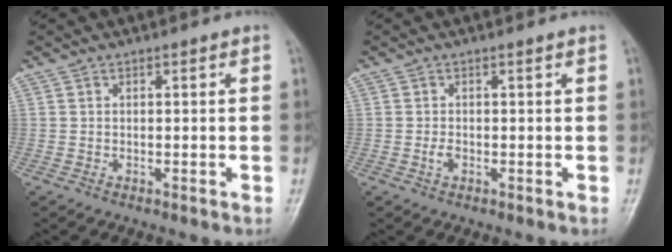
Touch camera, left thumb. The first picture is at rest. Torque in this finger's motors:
{"motor_torque": [0.01, 0.08, 0.30, -0.18, 0.00]}